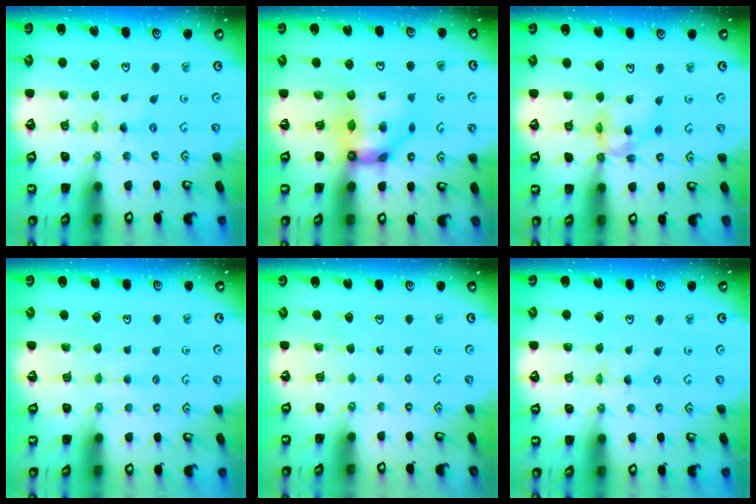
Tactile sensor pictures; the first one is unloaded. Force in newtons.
{"total": 8.8, "press": 8.8, "slide": 0.9}
{"total": 11.7, "press": 11.7, "slide": 0.9}
{"total": 1.9, "press": 1.9, "slide": 0.4}
{"total": 0.0}
{"total": 0.6, "press": 0.6, "slide": 0.1}